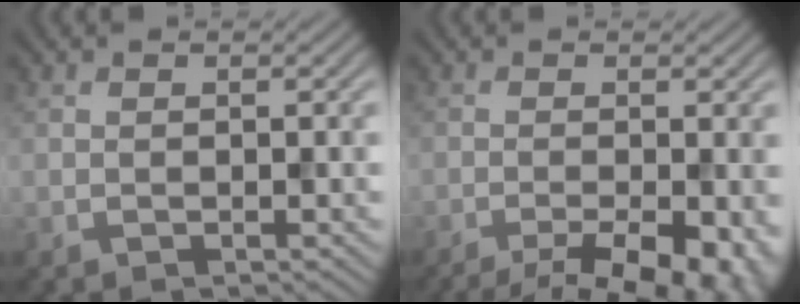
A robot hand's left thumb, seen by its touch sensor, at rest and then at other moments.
{"total": 9.1, "force": [-5.3, 2.6, 6.9], "torque": [-0.109, -0.020, -0.073]}